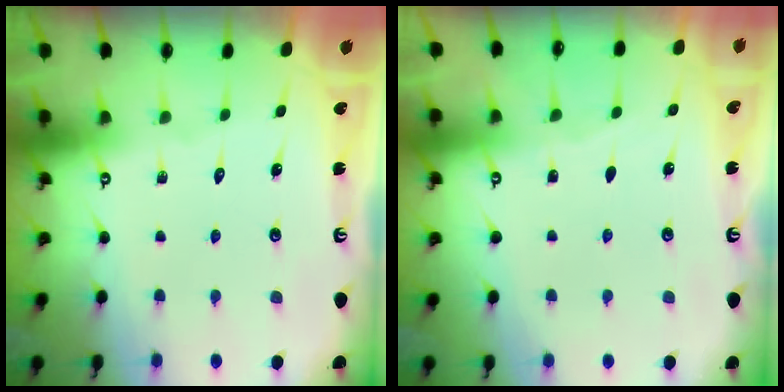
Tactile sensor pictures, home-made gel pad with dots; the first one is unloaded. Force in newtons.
{"total": 2.5, "press": 2.5, "slide": 0.4}